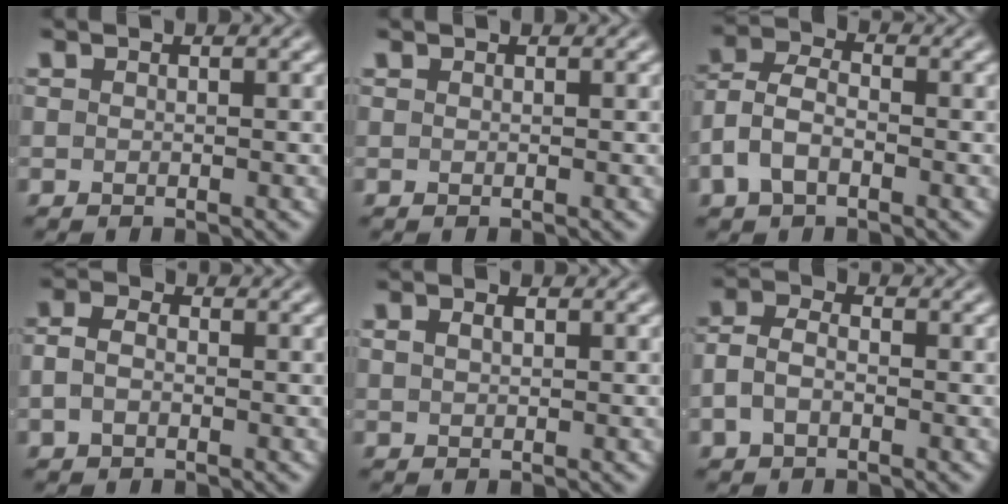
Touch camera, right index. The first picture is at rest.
{"total": 0.0}
{"total": 4.9, "force": [-1.0, 3.8, 3.0], "torque": [-0.077, -0.018, -0.013]}
{"total": 2.2, "force": [-0.5, 1.5, 1.6], "torque": [-0.035, -0.004, -0.007]}
{"total": 0.7, "force": [0.4, -0.1, 0.6], "torque": [-0.006, -0.004, 0.015]}
{"total": 3.3, "force": [-0.8, 2.4, 2.2], "torque": [-0.056, -0.012, -0.009]}